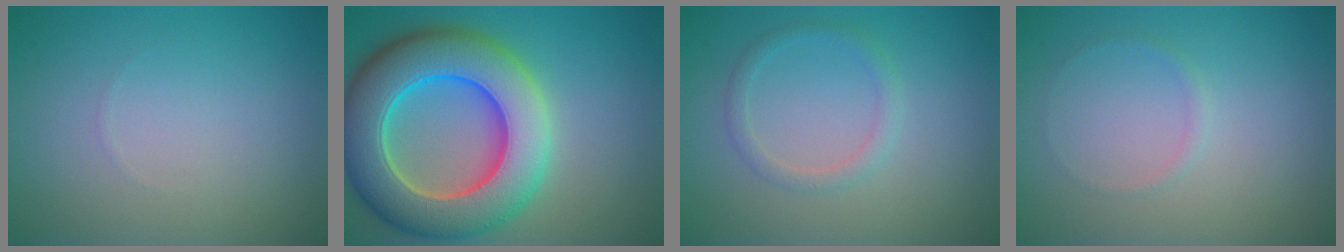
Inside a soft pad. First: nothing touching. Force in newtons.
{"total": 12.2, "press": 12.2, "slide": 0.9}
{"total": 1.6, "press": 1.6, "slide": 0.1}
{"total": 0.7, "press": 0.7, "slide": 0.1}